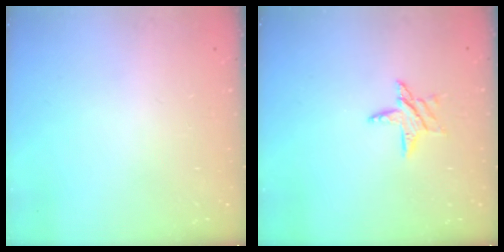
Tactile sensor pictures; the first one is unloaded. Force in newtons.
{"total": 7.4, "press": 7.4, "slide": 0.5}